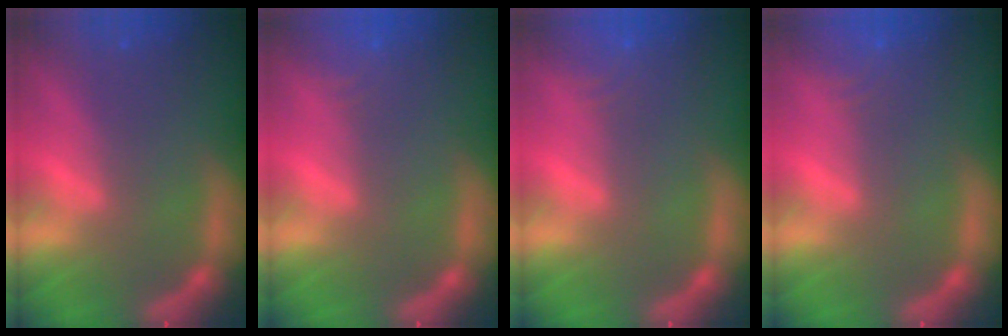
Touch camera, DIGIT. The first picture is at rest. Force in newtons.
{"total": 2.4}
{"total": 3.0}
{"total": 3.0}